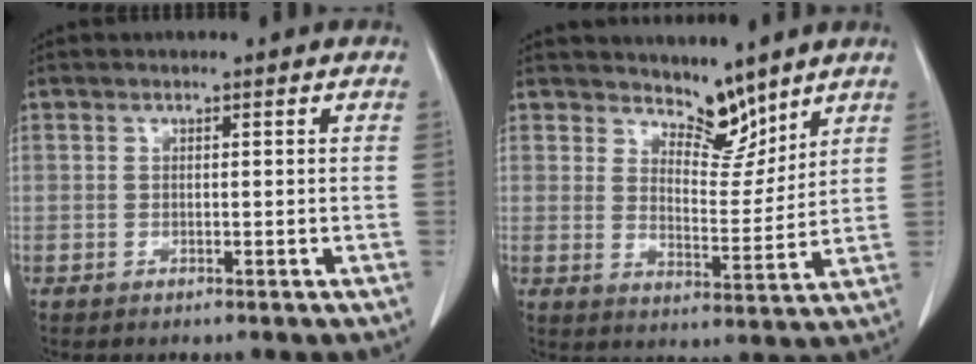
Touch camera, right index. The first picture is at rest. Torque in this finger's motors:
{"motor_torque": [-0.25, 0.54, 0.05, 0.00]}